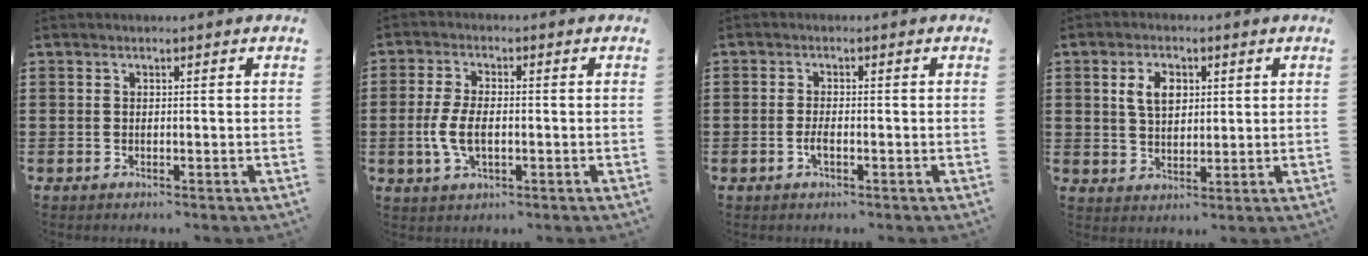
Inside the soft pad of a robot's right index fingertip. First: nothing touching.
{"total": 5.4, "force": [-0.8, 2.6, 4.7], "torque": [-0.111, -0.006, -0.021]}
{"total": 1.8, "force": [-0.7, 0.5, 1.6], "torque": [-0.038, -0.004, -0.015]}
{"total": 4.7, "force": [1.3, 3.0, 3.3], "torque": [-0.077, 0.013, 0.022]}